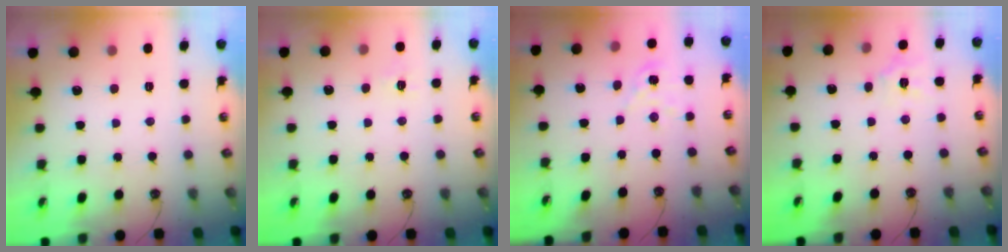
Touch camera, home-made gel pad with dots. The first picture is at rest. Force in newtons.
{"total": 4.8, "press": 4.8, "slide": 0.6}
{"total": 2.9, "press": 2.9, "slide": 0.3}
{"total": 5.2, "press": 5.2, "slide": 0.4}